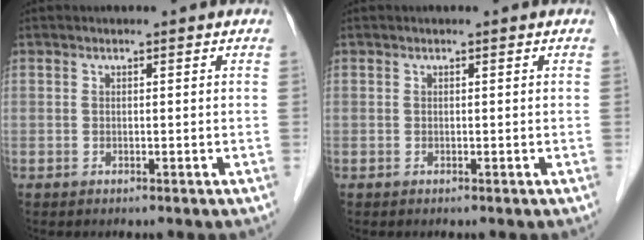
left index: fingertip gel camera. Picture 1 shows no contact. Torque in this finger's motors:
{"motor_torque": [0.00, 0.00, 0.00, 0.00]}